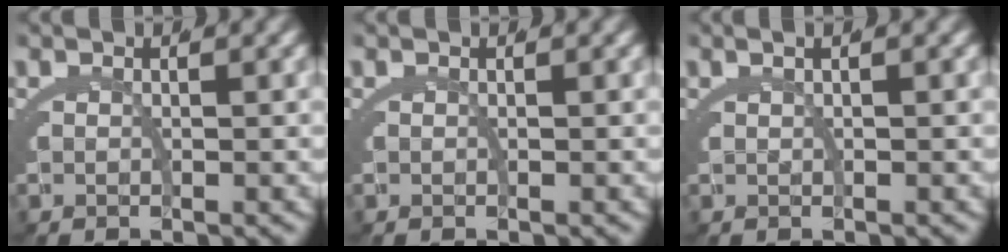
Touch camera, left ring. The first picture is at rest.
{"total": 0.0}
{"total": 1.3, "force": [0.8, 0.0, 1.0], "torque": [-0.008, 0.010, 0.011]}